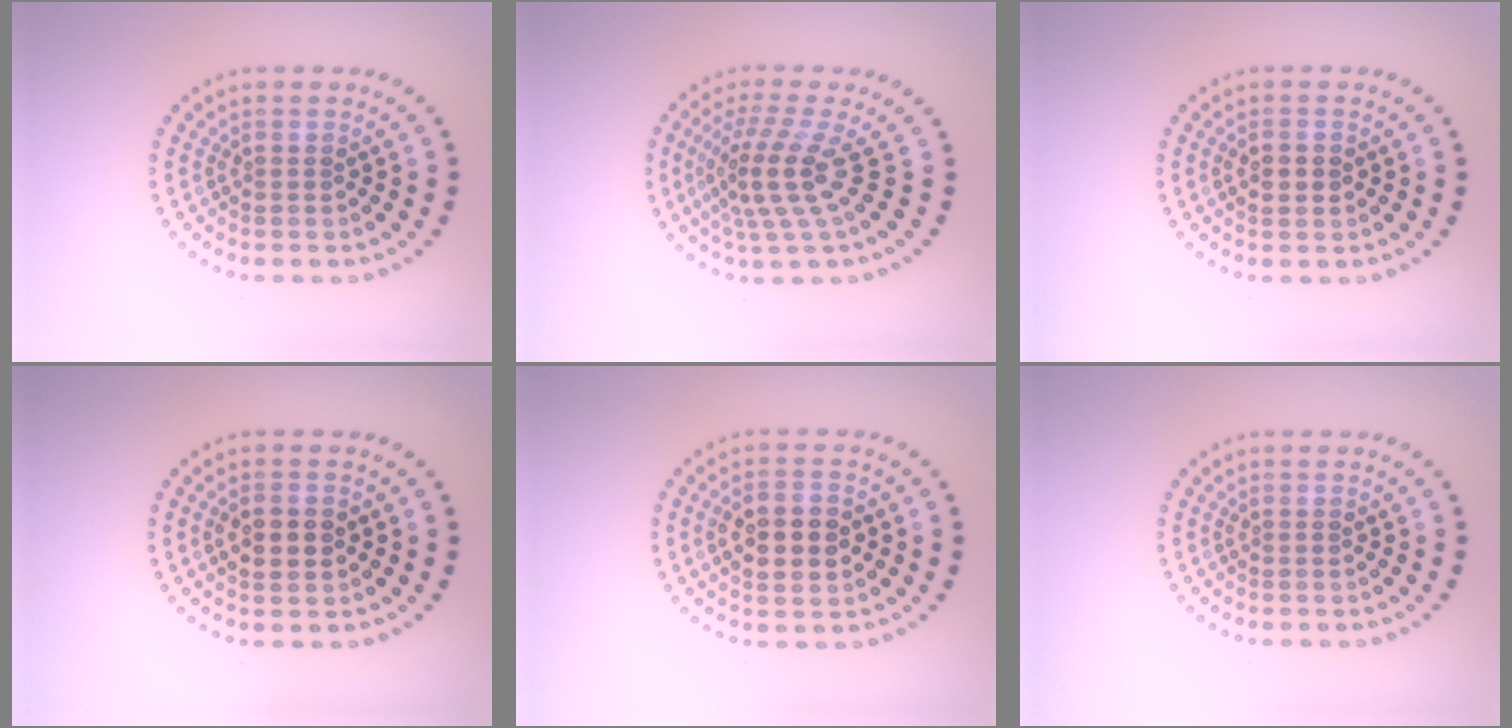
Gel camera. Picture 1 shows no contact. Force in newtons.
{"total": 4.4, "press": 2.9, "slide": 3.2}
{"total": 2.3, "press": 2.2, "slide": 0.1}
{"total": 2.2, "press": 2.2, "slide": 0.1}
{"total": 4.6, "press": 4.6, "slide": 0.2}
{"total": 0.0}